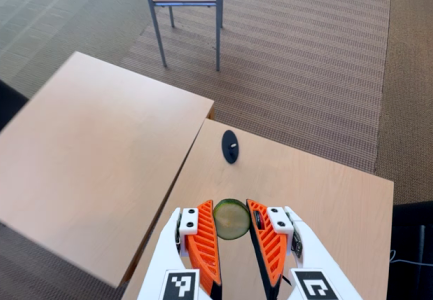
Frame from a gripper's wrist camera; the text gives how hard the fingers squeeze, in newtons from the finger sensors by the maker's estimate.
{"total": 10.0, "left": 10.1, "right": 9.9}